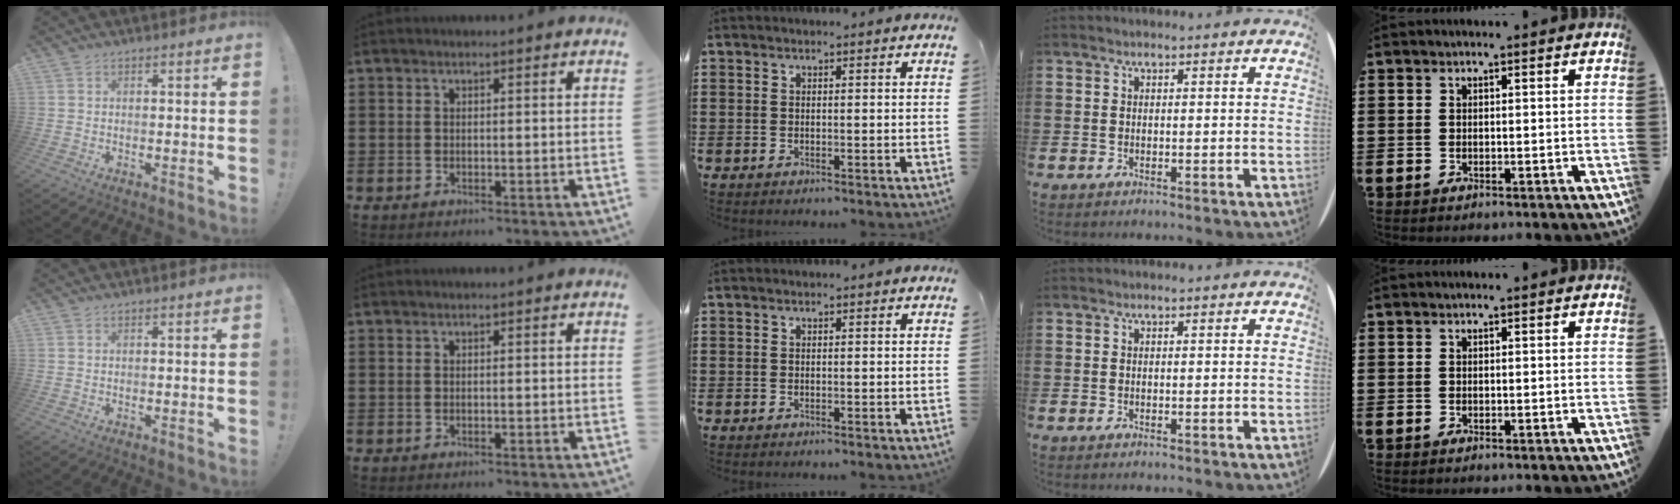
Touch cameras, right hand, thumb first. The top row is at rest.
{}